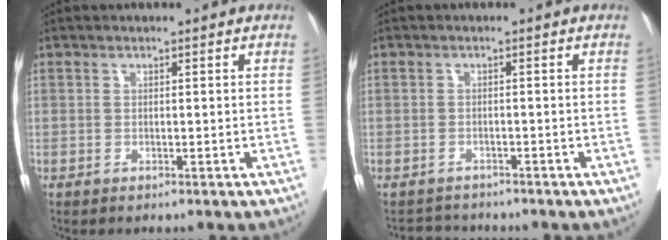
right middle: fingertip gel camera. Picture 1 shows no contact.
{"total": 2.7, "force": [-2.5, 0.7, -0.7], "torque": [0.013, -0.008, -0.040]}